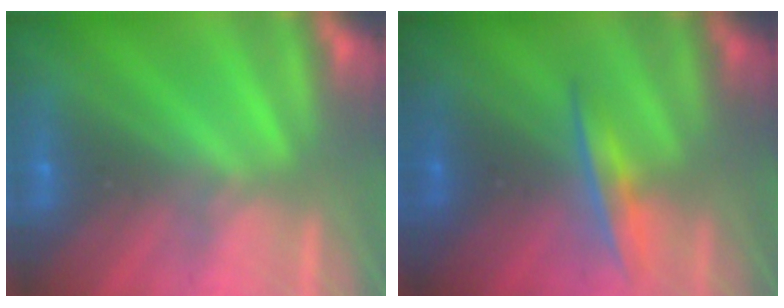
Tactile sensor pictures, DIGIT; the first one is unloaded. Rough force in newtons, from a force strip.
{"total": 1.4}